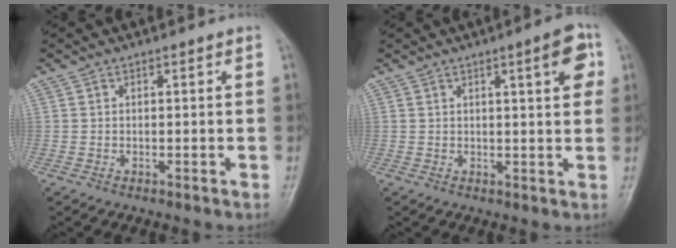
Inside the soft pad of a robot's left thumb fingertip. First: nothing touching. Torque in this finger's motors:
{"motor_torque": [-0.04, 0.23, 0.18, 0.34, 0.12]}